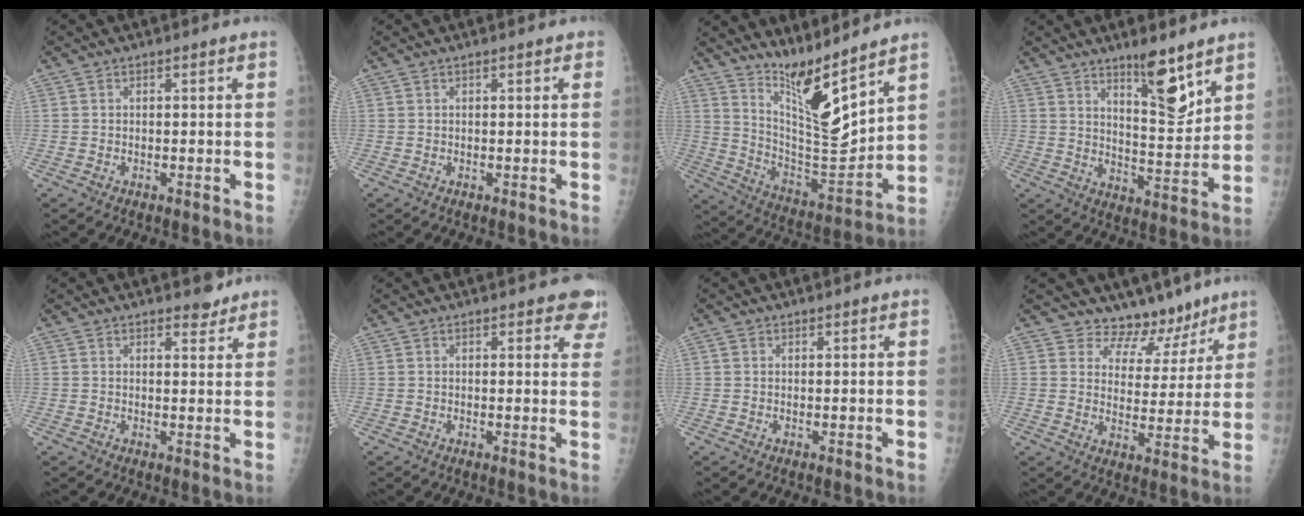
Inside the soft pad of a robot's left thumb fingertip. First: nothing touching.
{"total": 0.9, "force": [0.6, 0.3, 0.5], "torque": [-0.006, -0.001, 0.006]}
{"total": 13.8, "force": [10.8, 1.7, 8.5], "torque": [-0.123, -0.094, 0.207]}
{"total": 10.3, "force": [7.0, 2.5, 7.1], "torque": [-0.095, -0.062, 0.120]}
{"total": 2.7, "force": [2.3, 1.1, 0.8], "torque": [0.003, -0.017, 0.031]}
{"total": 5.5, "force": [4.4, 2.2, 2.5], "torque": [0.009, -0.016, 0.038]}
{"total": 0.8, "force": [0.5, 0.6, 0.3], "torque": [-0.003, -0.003, 0.008]}
{"total": 9.1, "force": [7.8, 4.6, 0.2], "torque": [0.033, -0.068, 0.118]}